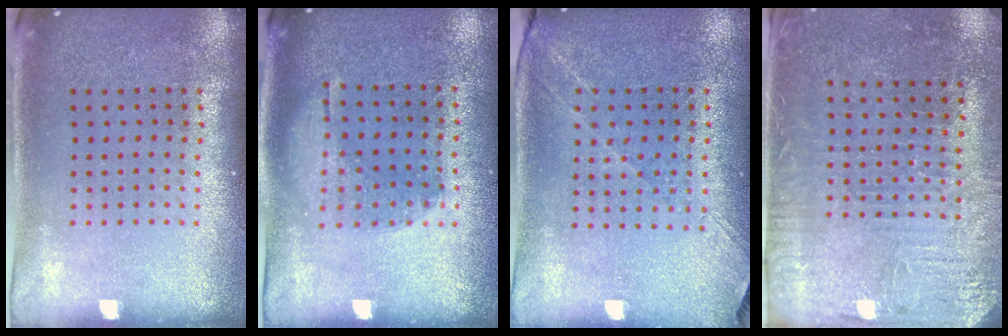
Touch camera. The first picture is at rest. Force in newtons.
{"total": 1.1, "press": 0.8, "slide": 0.7}
{"total": 1.3, "press": 1.2, "slide": 0.5}
{"total": 3.1, "press": 3.0, "slide": 0.7}